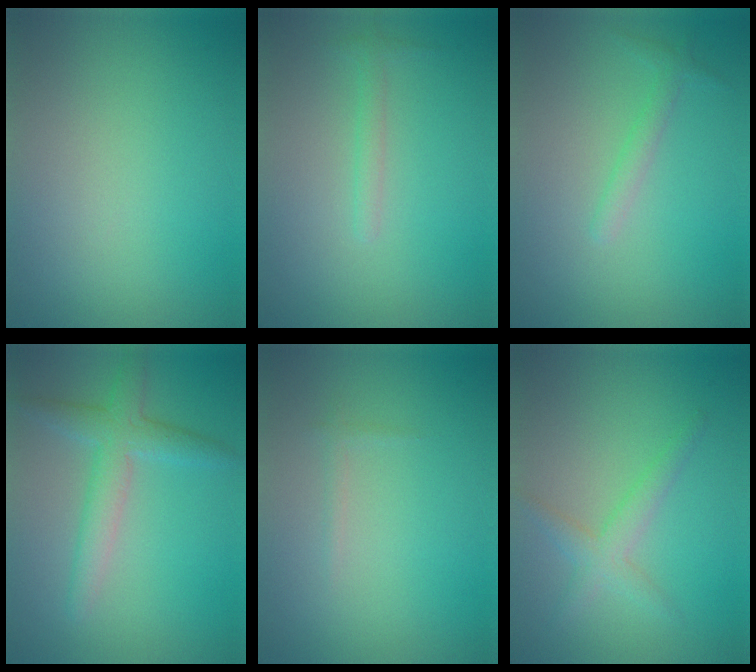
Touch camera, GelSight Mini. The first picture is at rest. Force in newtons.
{"total": 1.1, "press": 1.1, "slide": 0.0}
{"total": 1.4, "press": 1.4, "slide": 0.1}
{"total": 2.8, "press": 2.8, "slide": 0.2}
{"total": 0.5, "press": 0.5, "slide": 0.1}
{"total": 2.2, "press": 2.2, "slide": 0.1}